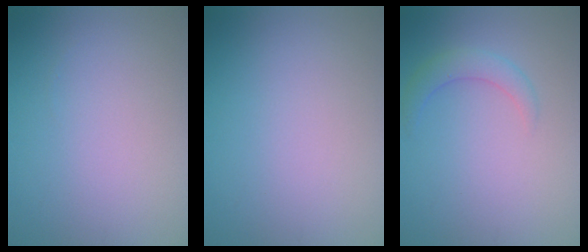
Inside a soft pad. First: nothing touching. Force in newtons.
{"total": 0.0}
{"total": 2.0, "press": 2.0, "slide": 0.1}